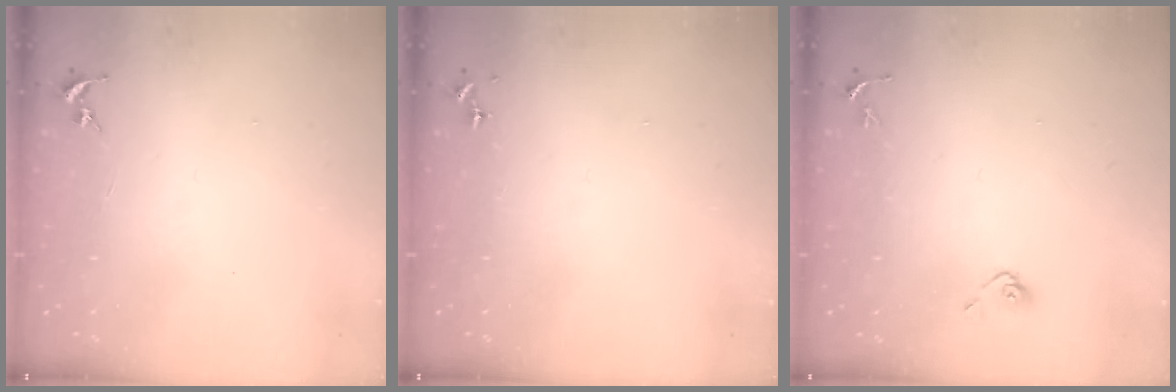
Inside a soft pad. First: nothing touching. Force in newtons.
{"total": 0.0}
{"total": 4.9, "press": 4.6, "slide": 1.8}